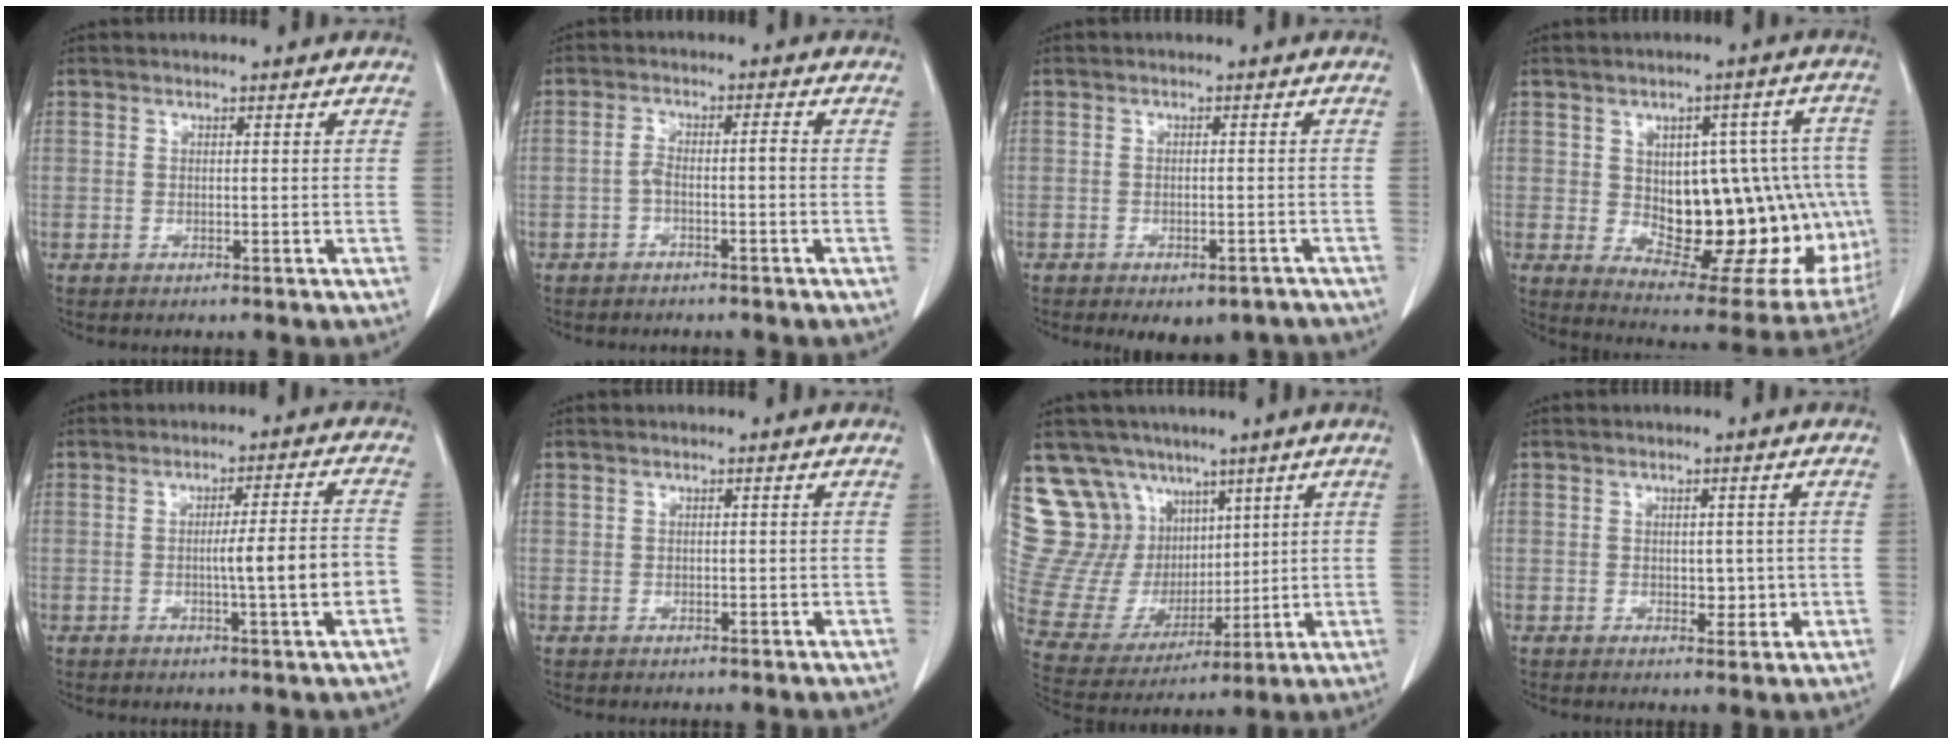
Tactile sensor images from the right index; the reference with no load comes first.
{"total": 2.8, "force": [-1.0, 0.7, 2.5], "torque": [-0.047, 0.017, -0.014]}
{"total": 6.9, "force": [-5.4, 3.1, 2.9], "torque": [-0.024, 0.007, -0.065]}
{"total": 22.3, "force": [-1.4, 10.1, 19.9], "torque": [-0.199, 0.028, 0.016]}
{"total": 7.7, "force": [-1.7, -0.5, 7.5], "torque": [-0.109, 0.003, -0.023]}
{"total": 0.5, "force": [0.3, 0.4, 0.1], "torque": [0.008, 0.002, 0.007]}
{"total": 16.8, "force": [10.1, 12.6, 4.7], "torque": [-0.108, 0.059, 0.216]}
{"total": 2.7, "force": [0.1, 1.8, 2.0], "torque": [-0.022, -0.001, 0.011]}